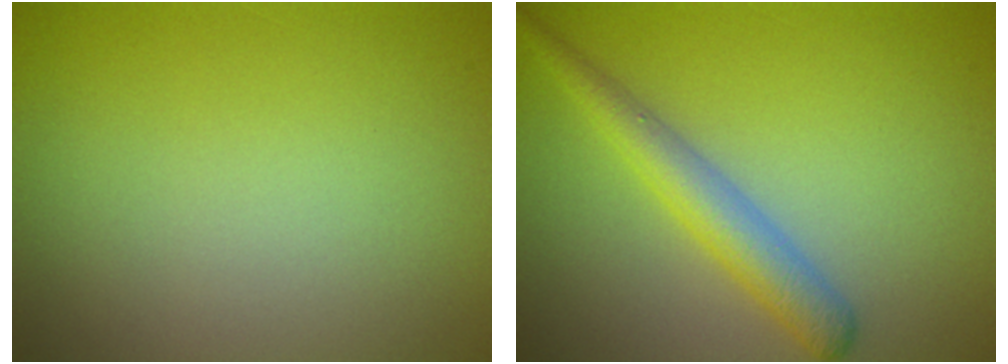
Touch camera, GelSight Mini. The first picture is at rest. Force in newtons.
{"total": 3.5, "press": 3.5, "slide": 0.0}